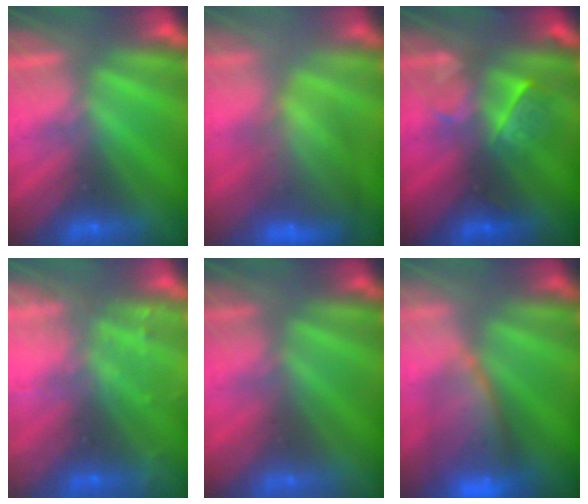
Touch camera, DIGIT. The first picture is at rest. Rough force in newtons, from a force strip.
{"total": 8.0}
{"total": 2.4}
{"total": 8.6}
{"total": 2.9}
{"total": 8.5}